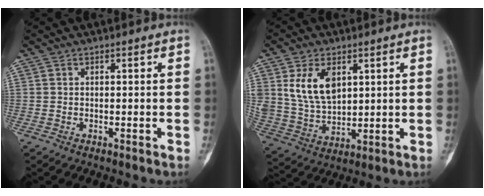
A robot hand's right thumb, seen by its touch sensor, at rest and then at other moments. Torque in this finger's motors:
{"motor_torque": [-0.01, 1.10, 0.29, 0.04, 0.29]}